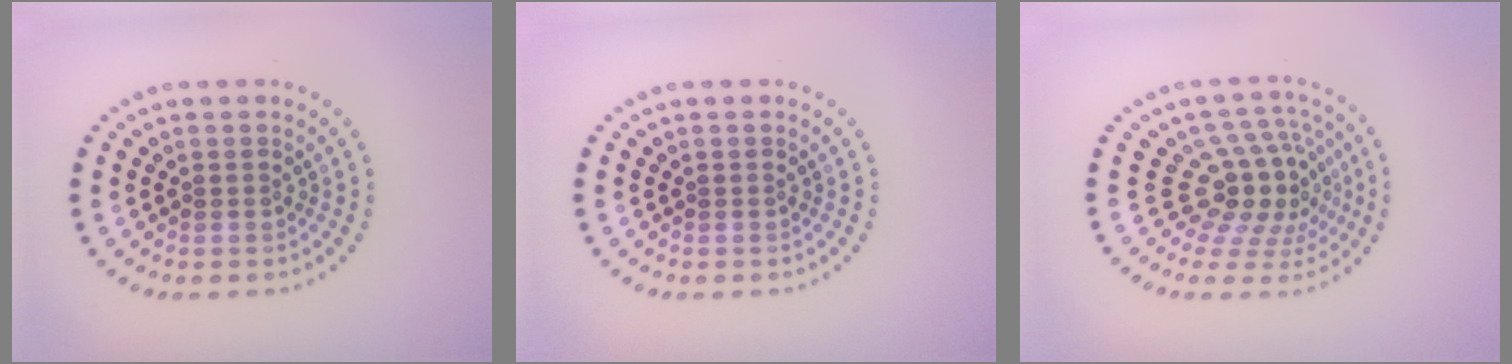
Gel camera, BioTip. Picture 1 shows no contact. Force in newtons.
{"total": 0.0}
{"total": 5.3, "press": 4.0, "slide": 3.4}